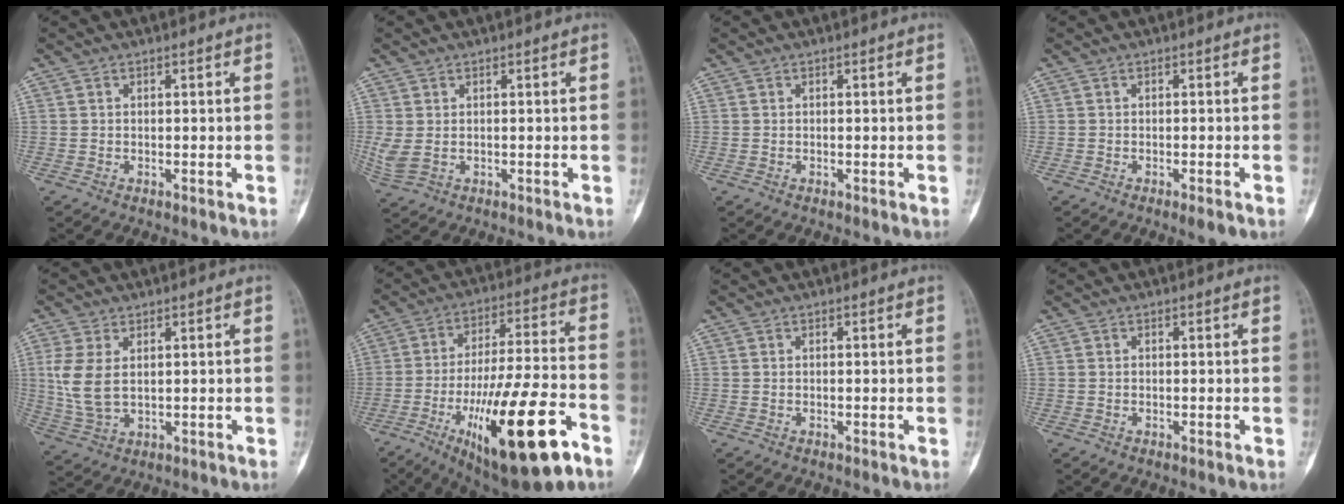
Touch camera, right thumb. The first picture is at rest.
{"total": 3.2, "force": [0.1, 1.9, 2.6], "torque": [-0.075, 0.003, 0.011]}
{"total": 0.0}
{"total": 2.1, "force": [-1.2, 0.4, 1.6], "torque": [-0.027, 0.000, -0.018]}
{"total": 7.5, "force": [1.4, 4.3, 6.0], "torque": [-0.141, -0.006, 0.041]}
{"total": 25.3, "force": [-11.2, 6.7, 21.7], "torque": [-0.360, 0.033, -0.168]}
{"total": 0.0}
{"total": 0.0}